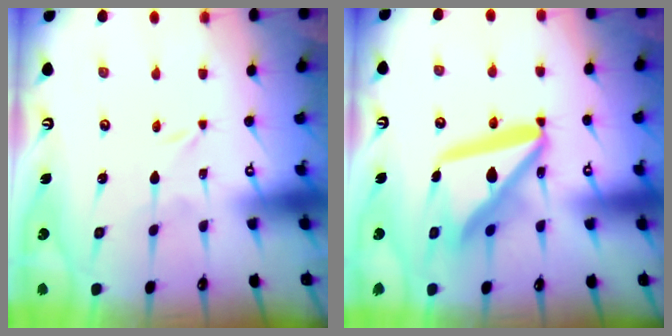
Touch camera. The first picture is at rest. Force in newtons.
{"total": 18.0, "press": 17.9, "slide": 2.2}